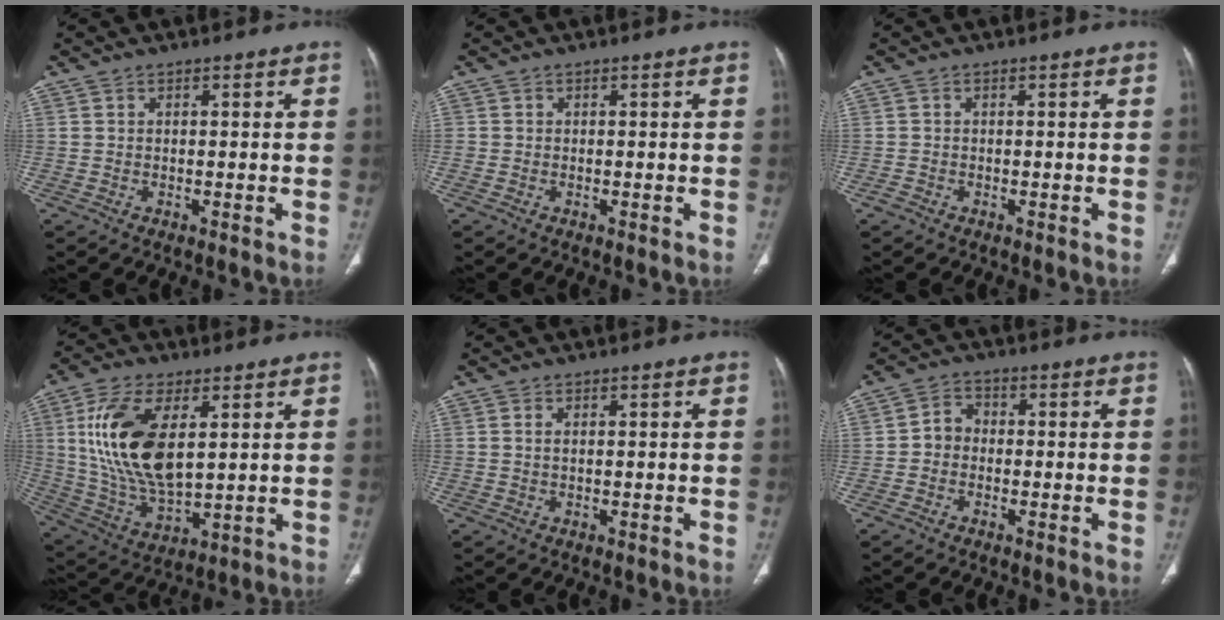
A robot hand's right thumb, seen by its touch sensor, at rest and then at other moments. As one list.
[{"total": 0.6, "force": [-0.1, 0.6, 0.0], "torque": [0.005, 0.005, -0.003]}, {"total": 0.9, "force": [-0.6, 0.6, 0.2], "torque": [-0.005, 0.001, -0.015]}, {"total": 18.2, "force": [4.5, 9.0, 15.2], "torque": [-0.292, -0.018, 0.092]}, {"total": 0.9, "force": [0.3, 0.4, 0.7], "torque": [-0.019, 0.004, 0.006]}, {"total": 3.7, "force": [-0.7, 3.1, 1.8], "torque": [-0.016, 0.014, -0.024]}]